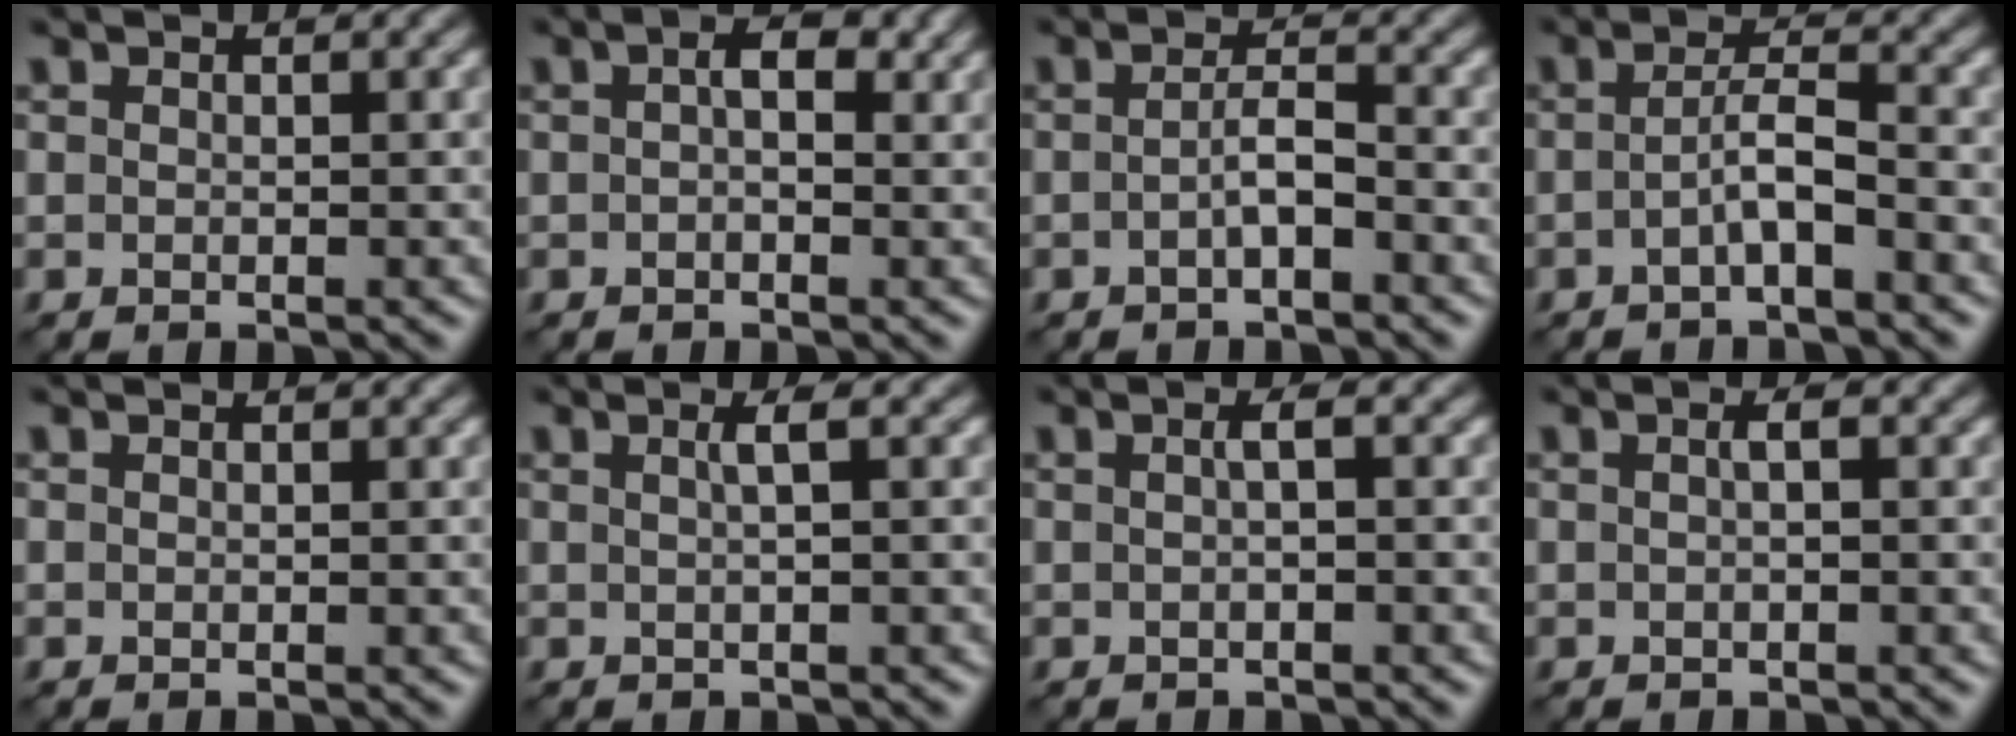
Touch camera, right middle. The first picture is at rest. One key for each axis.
{"total": 2.1, "fx": 0.4, "fy": 0.9, "fz": 1.8, "tx": -0.029, "ty": 0.006, "tz": 0.001}
{"total": 1.9, "fx": -0.7, "fy": 0.3, "fz": 1.7, "tx": -0.031, "ty": 0.006, "tz": -0.016}
{"total": 2.5, "fx": -1.0, "fy": 0.3, "fz": 2.3, "tx": -0.041, "ty": 0.011, "tz": -0.022}
{"total": 0.0}
{"total": 1.5, "fx": 0.3, "fy": 0.3, "fz": 1.5, "tx": -0.023, "ty": 0.007, "tz": 0.001}
{"total": 1.2, "fx": 0.1, "fy": 0.1, "fz": 1.2, "tx": -0.020, "ty": 0.007, "tz": 0.000}
{"total": 0.9, "fx": 0.0, "fy": 0.0, "fz": 0.9, "tx": -0.017, "ty": 0.004, "tz": 0.001}